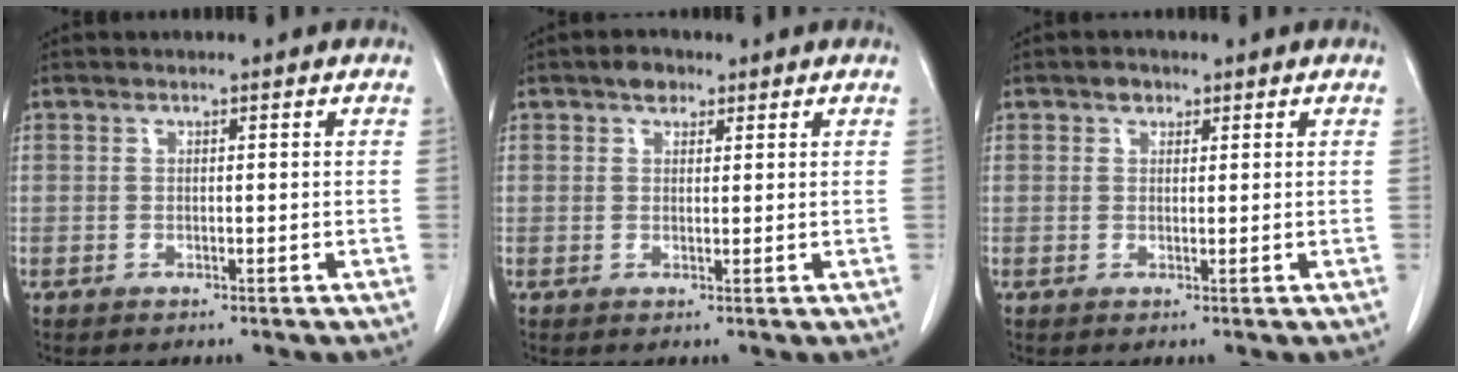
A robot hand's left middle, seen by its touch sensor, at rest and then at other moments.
{"total": 2.0, "force": [1.3, 1.2, 0.8], "torque": [-0.013, 0.005, 0.018]}
{"total": 1.2, "force": [0.7, 0.9, 0.4], "torque": [-0.004, 0.000, 0.010]}